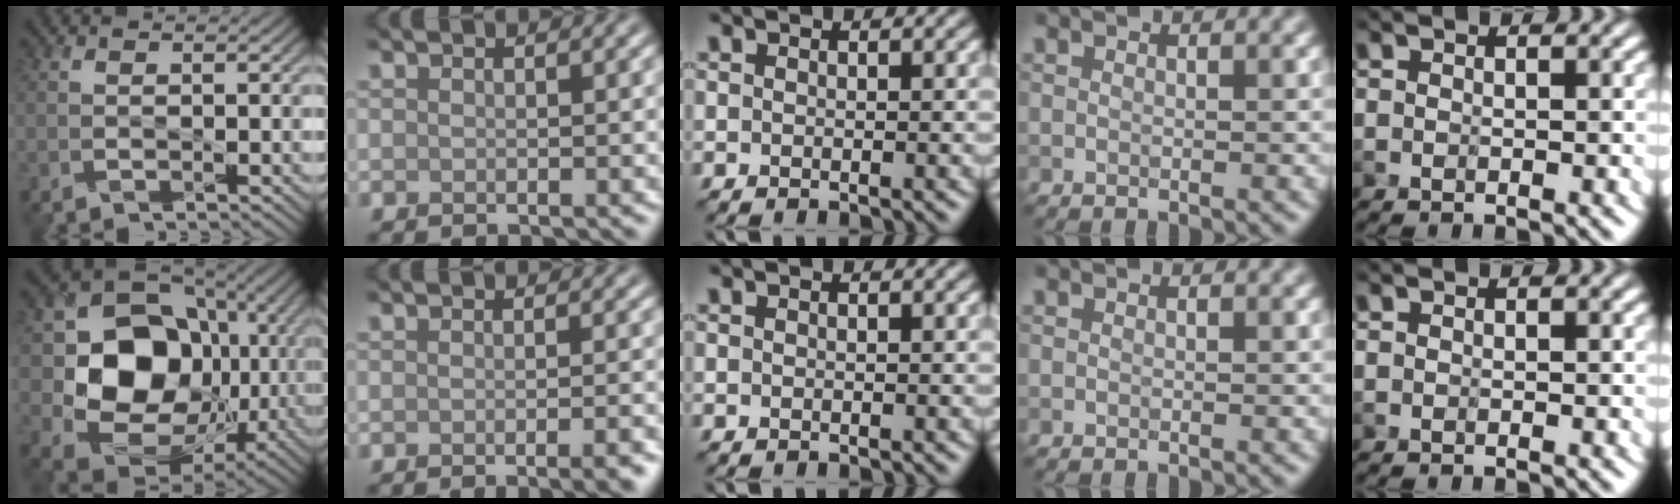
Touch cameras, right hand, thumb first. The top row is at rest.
{"thumb": {"total": 15.6, "force": [0.2, 12.8, 8.9], "torque": [-0.155, -0.028, 0.002]}, "index": {"total": 3.0, "force": [-1.4, 0.9, 2.6], "torque": [-0.015, 0.002, -0.020]}}